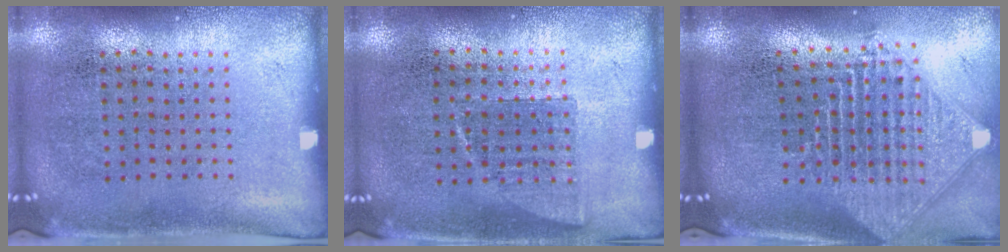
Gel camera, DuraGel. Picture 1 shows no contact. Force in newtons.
{"total": 0.7, "press": 0.6, "slide": 0.4}
{"total": 2.3, "press": 1.8, "slide": 1.5}